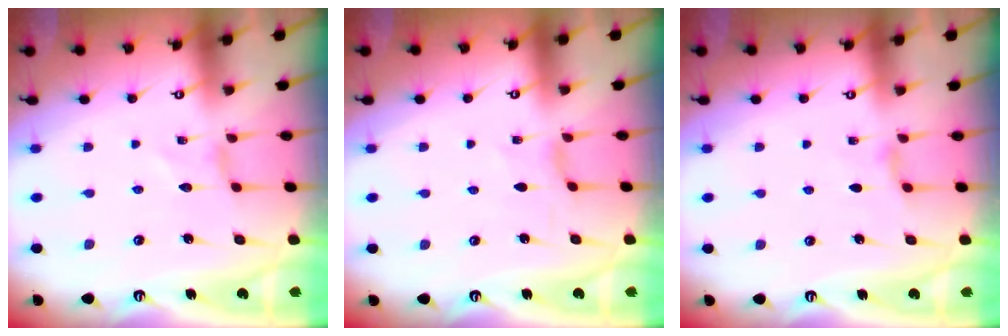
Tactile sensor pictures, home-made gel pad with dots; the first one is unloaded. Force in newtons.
{"total": 2.0, "press": 2.0, "slide": 0.4}
{"total": 2.7, "press": 2.6, "slide": 0.5}